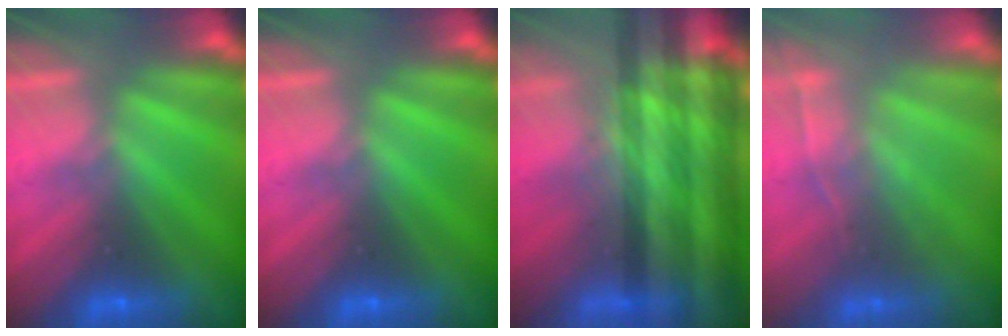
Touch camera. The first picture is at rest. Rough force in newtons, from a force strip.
{"total": 0.0}
{"total": 7.8}
{"total": 1.9}